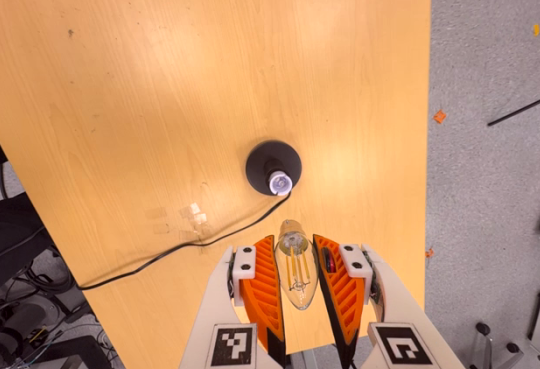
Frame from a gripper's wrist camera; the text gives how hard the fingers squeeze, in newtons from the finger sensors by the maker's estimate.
{"total": 8.5, "left": 7.4, "right": 9.5}